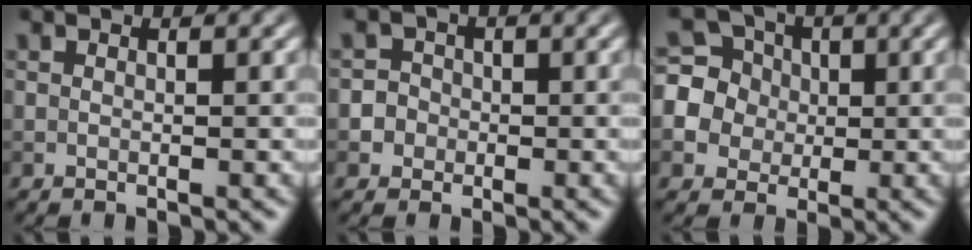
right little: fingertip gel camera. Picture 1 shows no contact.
{"total": 3.4, "force": [-0.6, 3.2, 0.9], "torque": [0.017, 0.017, -0.032]}
{"total": 7.5, "force": [0.6, 7.1, 2.3], "torque": [-0.060, 0.040, 0.002]}